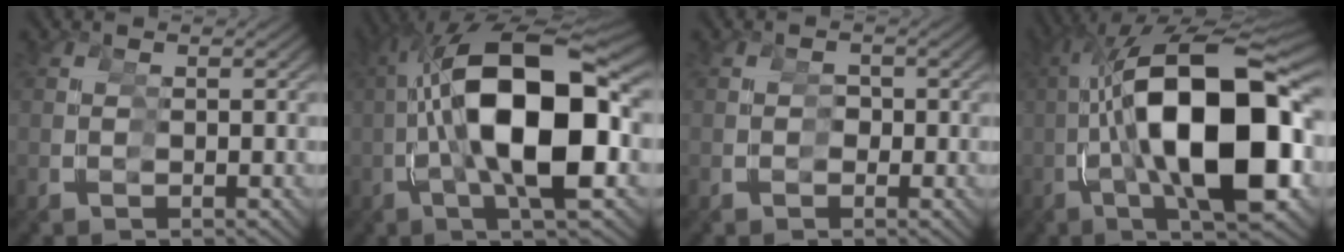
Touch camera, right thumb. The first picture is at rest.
{"total": 18.6, "force": [1.4, 9.0, 16.2], "torque": [-0.277, -0.002, 0.031]}
{"total": 1.4, "force": [-0.2, 1.3, -0.2], "torque": [0.001, -0.014, 0.001]}
{"total": 21.0, "force": [0.8, 9.8, 18.6], "torque": [-0.305, -0.010, 0.031]}